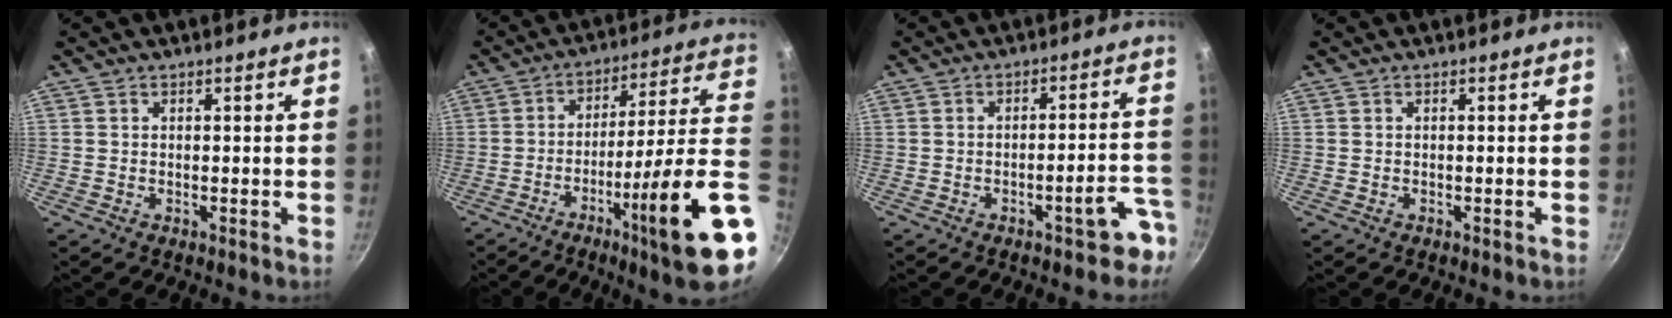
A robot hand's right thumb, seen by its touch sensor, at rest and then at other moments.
{"total": 22.2, "force": [-7.4, 2.1, 20.8], "torque": [-0.277, 0.023, -0.114]}
{"total": 7.7, "force": [-4.6, 2.4, 5.6], "torque": [-0.032, 0.055, -0.048]}
{"total": 0.0}